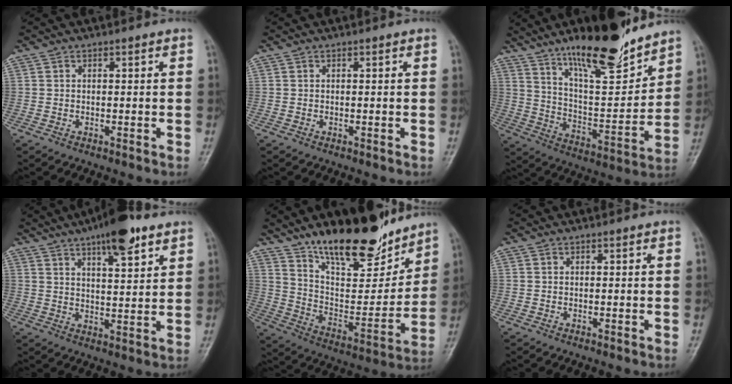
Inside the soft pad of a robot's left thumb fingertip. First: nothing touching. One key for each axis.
{"total": 0.0}
{"total": 18.3, "fx": 13.9, "fy": 4.4, "fz": 11.1, "tx": -0.144, "ty": -0.087, "tz": 0.238}
{"total": 11.3, "fx": 7.1, "fy": 3.3, "fz": 8.2, "tx": -0.108, "ty": -0.030, "tz": 0.107}
{"total": 20.5, "fx": 15.7, "fy": 6.8, "fz": 11.2, "tx": -0.133, "ty": -0.098, "tz": 0.266}
{"total": 0.0}